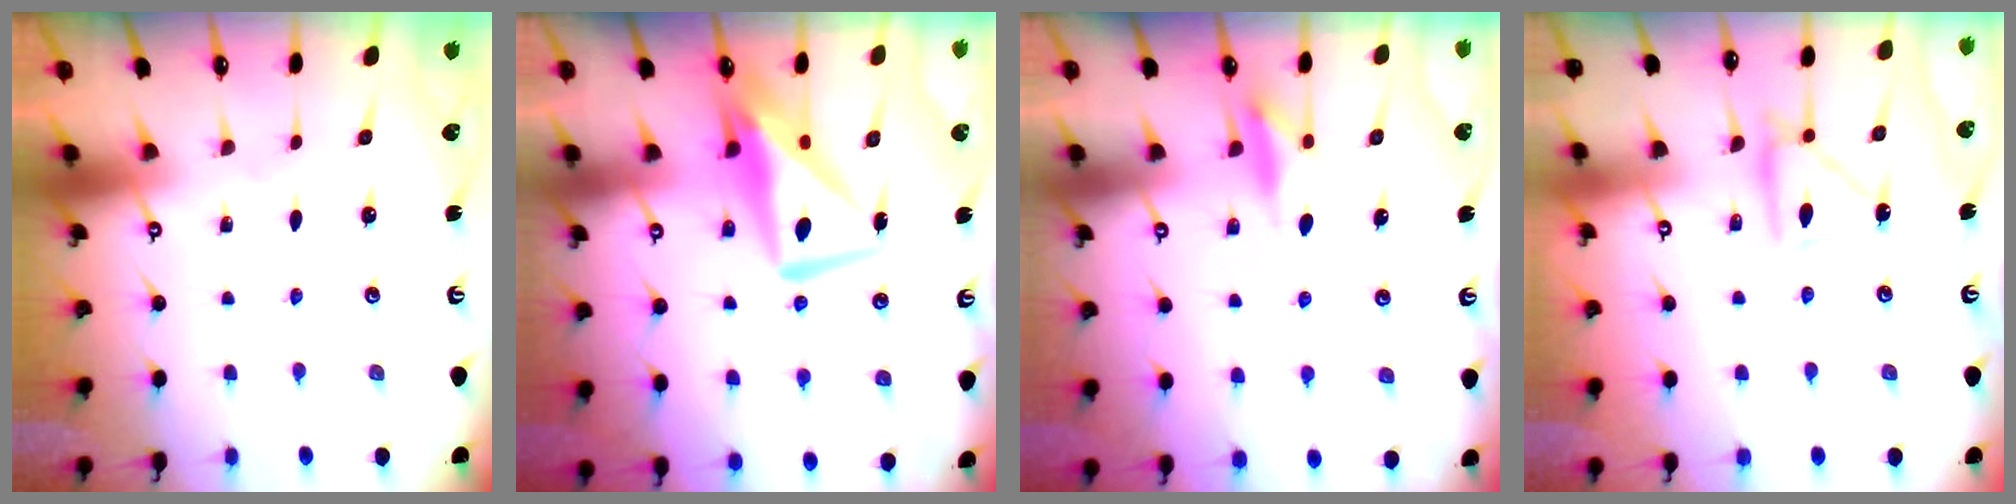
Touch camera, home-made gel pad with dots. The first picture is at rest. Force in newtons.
{"total": 10.0, "press": 9.9, "slide": 1.3}
{"total": 8.4, "press": 8.3, "slide": 0.9}
{"total": 12.7, "press": 12.7, "slide": 1.1}